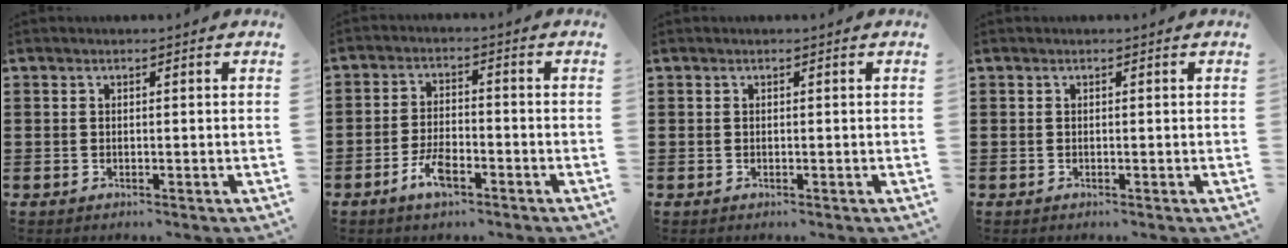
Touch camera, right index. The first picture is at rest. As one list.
[{"total": 5.1, "force": [-2.9, 2.0, 3.7], "torque": [-0.082, 0.005, -0.058]}, {"total": 0.0}, {"total": 0.0}]